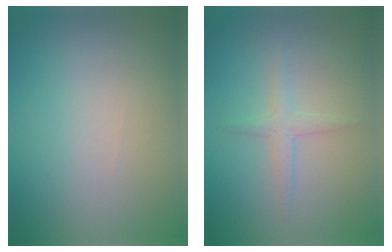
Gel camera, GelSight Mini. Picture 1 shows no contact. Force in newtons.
{"total": 1.5, "press": 1.5, "slide": 0.0}